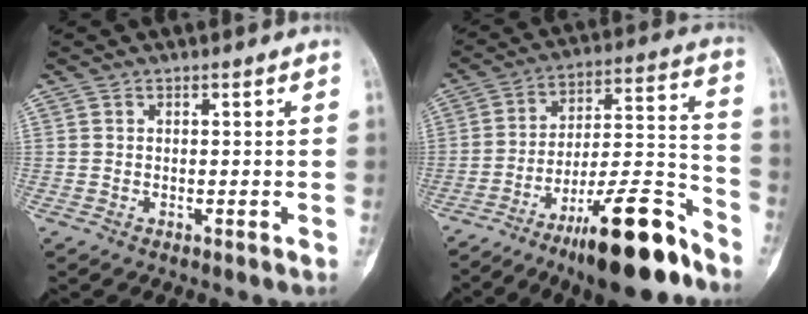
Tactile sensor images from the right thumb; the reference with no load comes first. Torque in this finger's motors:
{"motor_torque": [2.88, 1.20, 1.30, -1.47, 0.57]}